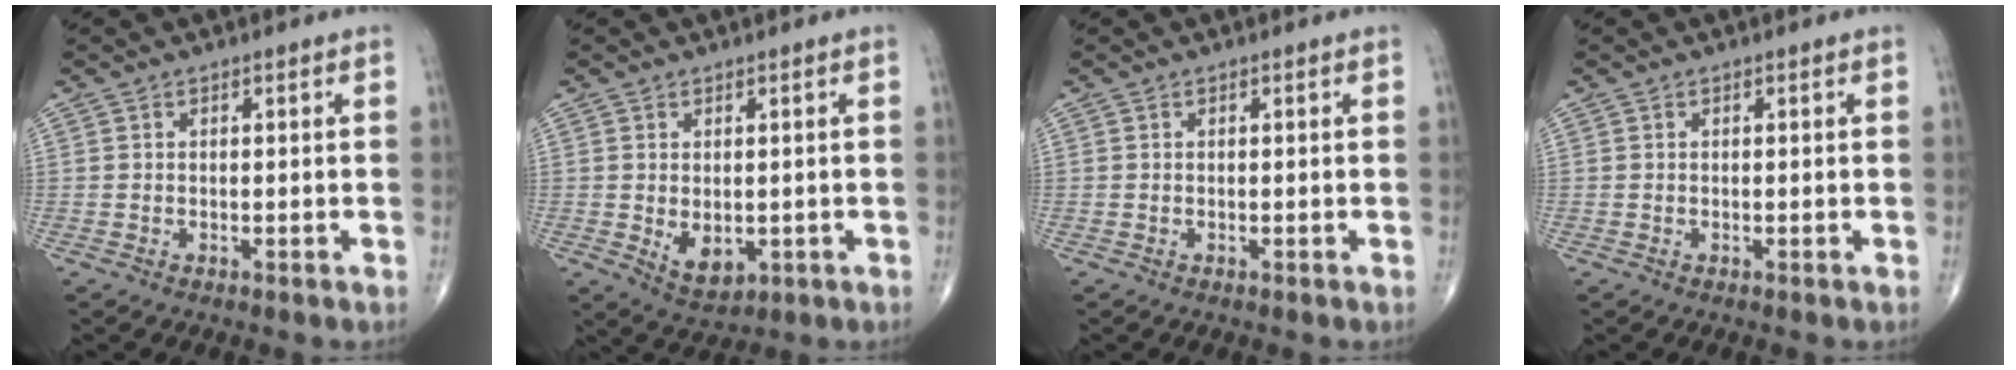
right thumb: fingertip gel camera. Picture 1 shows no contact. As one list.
[{"total": 5.2, "force": [-0.7, 3.3, 3.9], "torque": [-0.046, -0.010, 0.006]}, {"total": 0.0}, {"total": 0.0}]